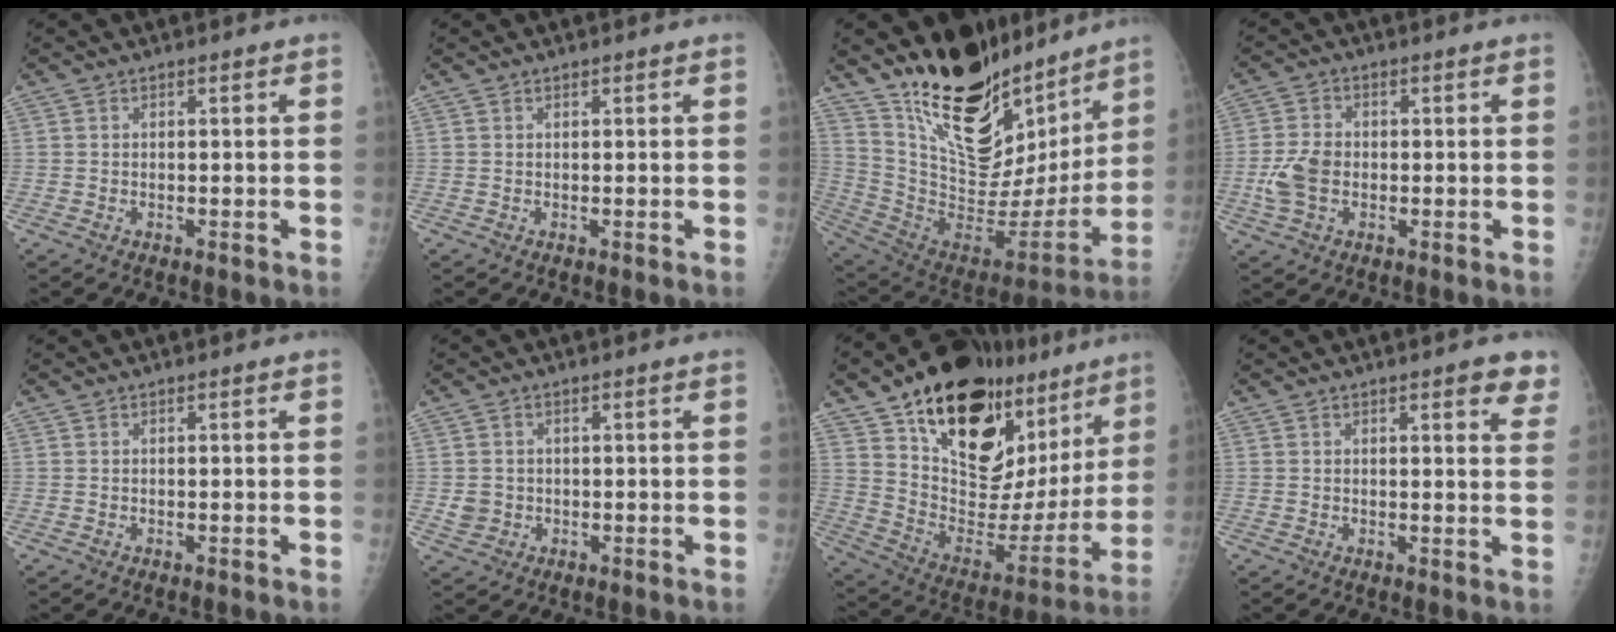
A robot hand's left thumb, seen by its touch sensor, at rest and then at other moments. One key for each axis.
{"total": 0.0}
{"total": 26.2, "fx": 19.2, "fy": 11.7, "fz": 13.3, "tx": -0.176, "ty": -0.106, "tz": 0.324}
{"total": 6.2, "fx": -1.1, "fy": 4.2, "fz": 4.3, "tx": -0.089, "ty": 0.008, "tz": -0.020}
{"total": 0.0}
{"total": 2.7, "fx": -0.4, "fy": 2.6, "fz": 0.9, "tx": -0.003, "ty": 0.003, "tz": -0.003}
{"total": 30.9, "fx": 18.2, "fy": 16.5, "fz": 18.7, "tx": -0.248, "ty": -0.045, "tz": 0.296}
{"total": 5.1, "fx": 3.2, "fy": 1.6, "fz": 3.6, "tx": -0.017, "ty": -0.012, "tz": 0.031}